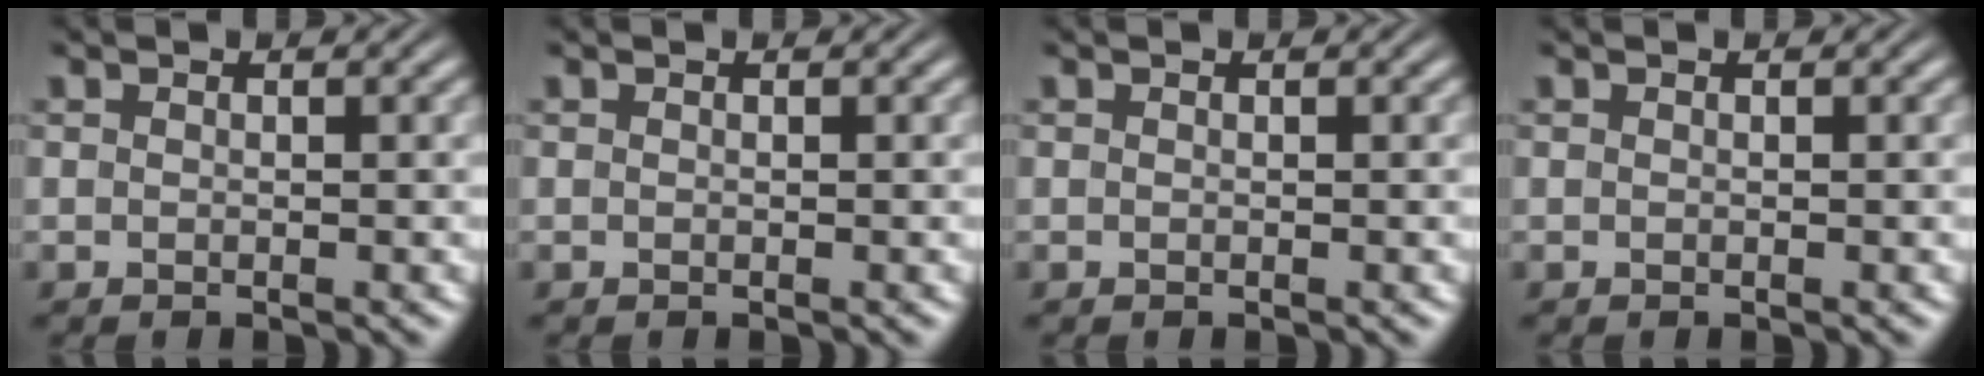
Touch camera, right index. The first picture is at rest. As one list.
[{"total": 0.0}, {"total": 0.0}, {"total": 0.0}]